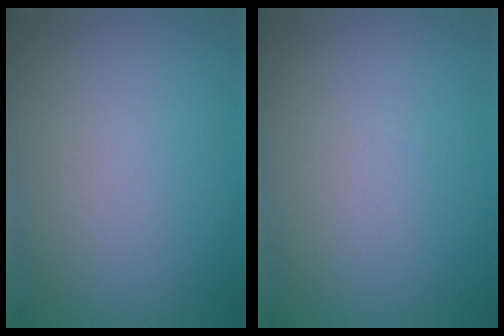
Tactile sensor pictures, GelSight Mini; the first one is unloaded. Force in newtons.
{"total": 0.0}